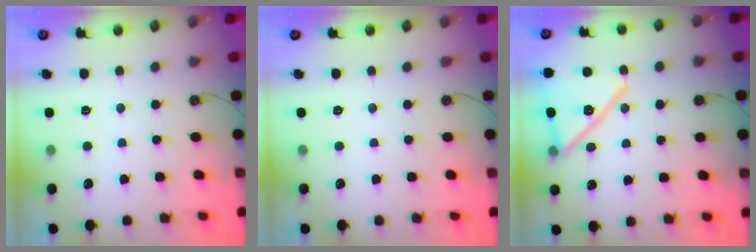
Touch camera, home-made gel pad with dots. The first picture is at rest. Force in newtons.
{"total": 0.0}
{"total": 17.6, "press": 15.8, "slide": 7.7}